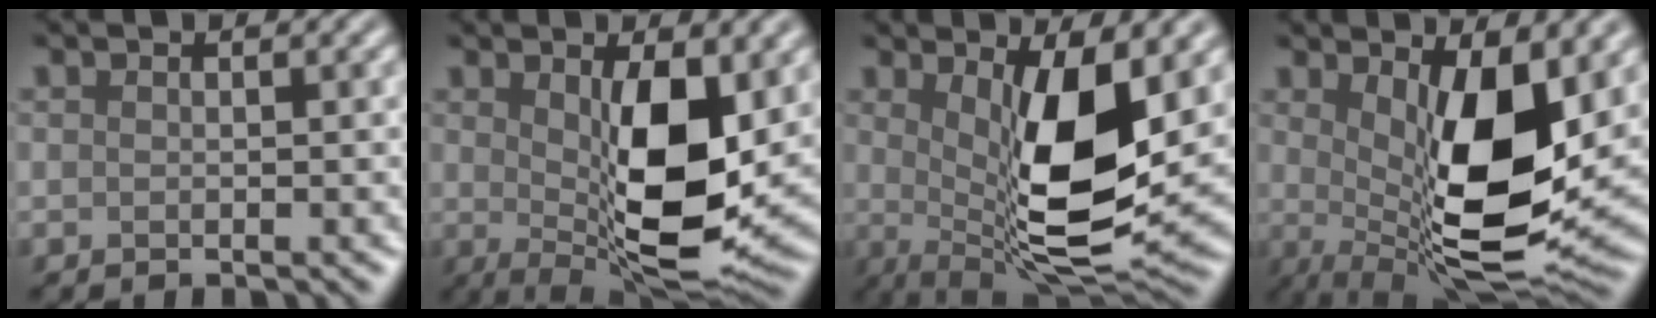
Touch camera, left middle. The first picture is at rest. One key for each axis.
{"total": 9.6, "fx": 0.6, "fy": 3.3, "fz": 9.0, "tx": -0.145, "ty": -0.015, "tz": 0.023}
{"total": 9.9, "fx": 0.9, "fy": 3.1, "fz": 9.3, "tx": -0.157, "ty": -0.024, "tz": 0.029}
{"total": 10.9, "fx": 1.0, "fy": 3.8, "fz": 10.2, "tx": -0.164, "ty": -0.026, "tz": 0.028}